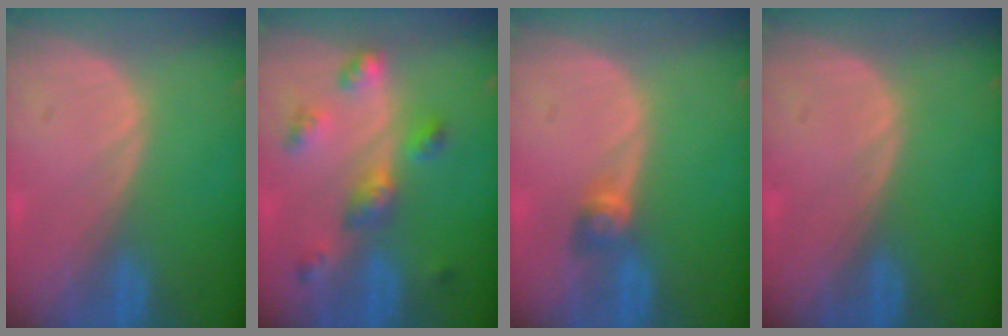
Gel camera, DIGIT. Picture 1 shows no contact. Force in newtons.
{"total": 6.3, "press": 5.7, "slide": 2.7}
{"total": 2.6, "press": 2.4, "slide": 1.0}
{"total": 0.0}